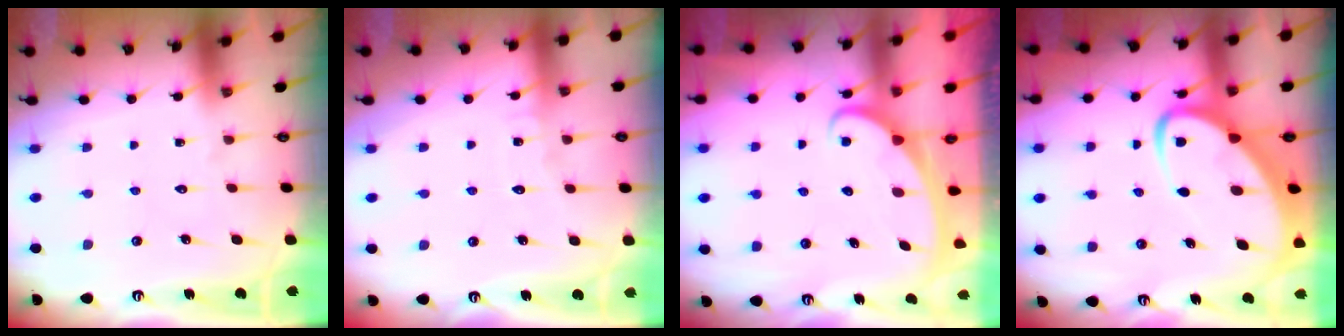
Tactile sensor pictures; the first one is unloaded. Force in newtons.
{"total": 4.4, "press": 4.4, "slide": 0.4}
{"total": 2.5, "press": 2.5, "slide": 0.3}
{"total": 8.1, "press": 8.1, "slide": 0.9}